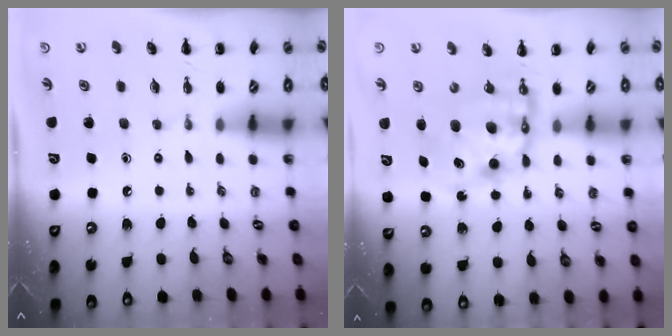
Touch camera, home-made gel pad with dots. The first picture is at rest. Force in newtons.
{"total": 10.1, "press": 9.7, "slide": 2.6}